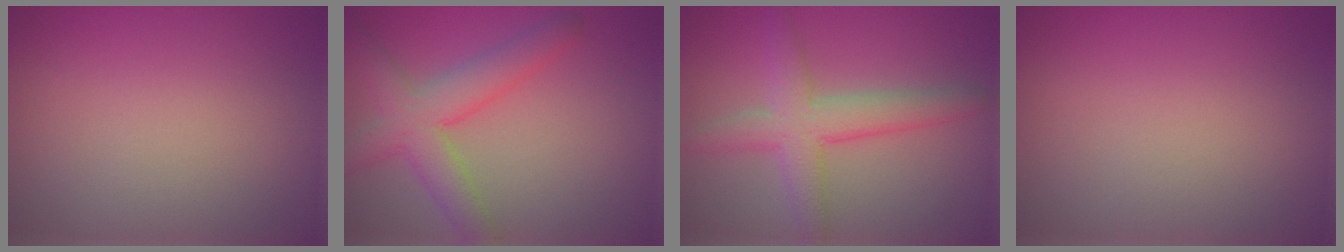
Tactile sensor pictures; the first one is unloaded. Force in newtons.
{"total": 5.3, "press": 5.3, "slide": 0.2}
{"total": 4.7, "press": 4.7, "slide": 0.3}
{"total": 0.0}